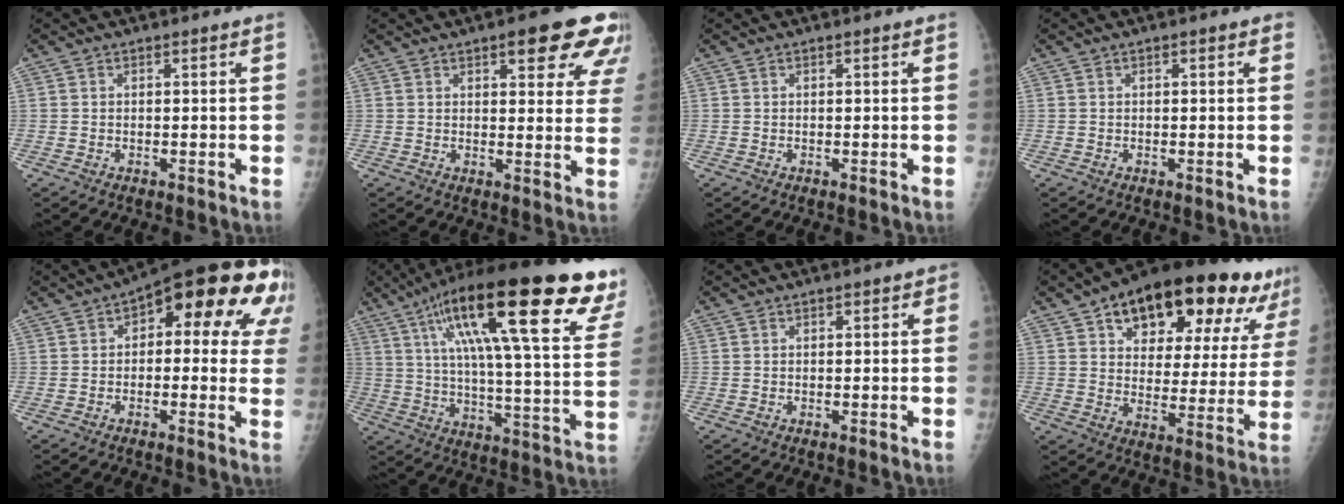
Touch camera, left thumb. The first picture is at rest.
{"total": 13.3, "force": [7.4, 4.4, 10.1], "torque": [-0.090, -0.027, 0.083]}
{"total": 0.0}
{"total": 1.6, "force": [0.6, 0.7, 1.3], "torque": [-0.015, 0.003, 0.004]}
{"total": 19.6, "force": [6.6, 9.1, 16.0], "torque": [-0.157, 0.020, 0.070]}
{"total": 33.3, "force": [16.5, 7.6, 27.9], "torque": [-0.375, -0.004, 0.255]}
{"total": 1.5, "force": [0.2, 0.9, 1.2], "torque": [-0.006, 0.005, -0.005]}
{"total": 26.5, "force": [15.2, 12.0, 18.1], "torque": [-0.225, -0.009, 0.219]}